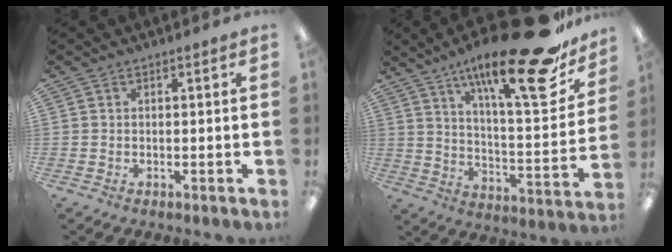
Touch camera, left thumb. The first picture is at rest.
{"total": 24.9, "force": [16.7, 5.7, 17.5], "torque": [-0.261, -0.115, 0.261]}